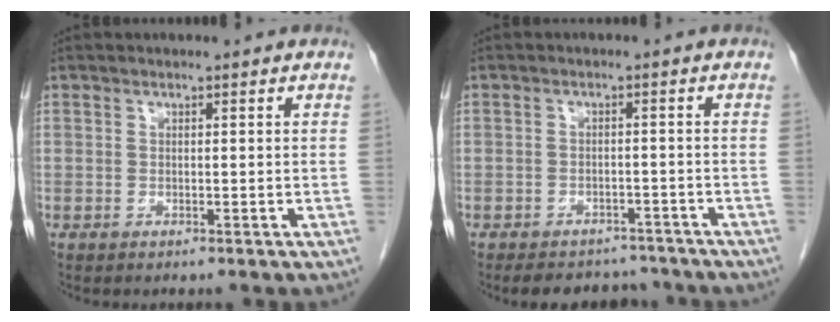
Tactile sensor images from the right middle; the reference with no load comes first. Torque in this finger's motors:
{"motor_torque": [0.69, -0.58, -0.01, -0.01]}